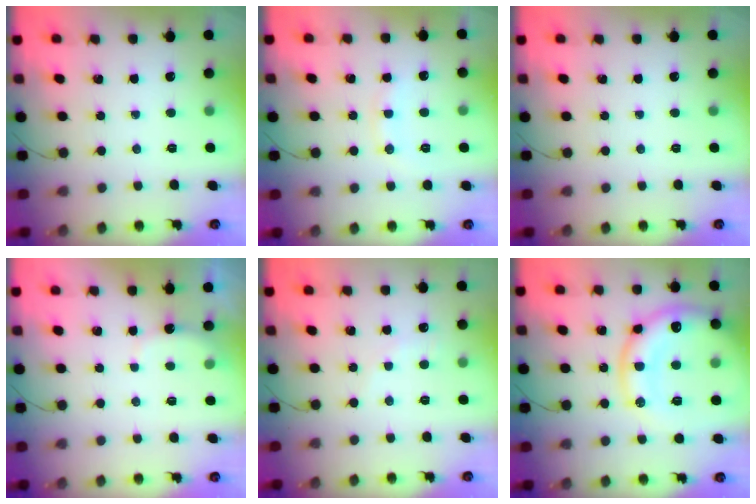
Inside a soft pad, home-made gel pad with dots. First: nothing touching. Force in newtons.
{"total": 7.3, "press": 7.2, "slide": 1.1}
{"total": 0.0}
{"total": 3.0, "press": 2.9, "slide": 0.8}
{"total": 3.3, "press": 3.1, "slide": 1.0}
{"total": 21.3, "press": 21.1, "slide": 2.5}